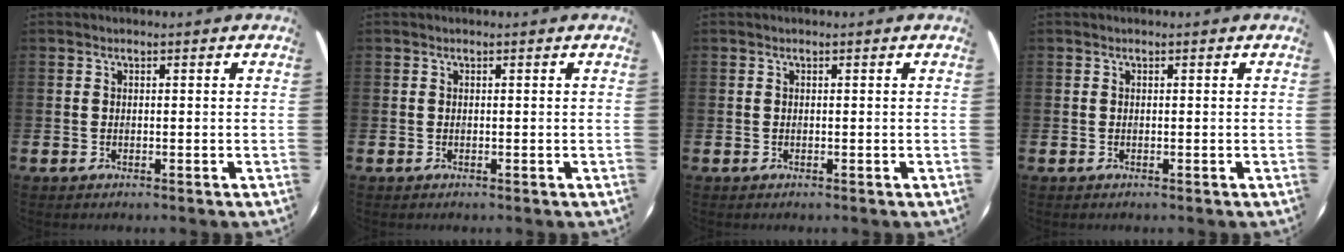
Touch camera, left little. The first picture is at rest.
{"total": 0.0}
{"total": 0.0}
{"total": 0.0}